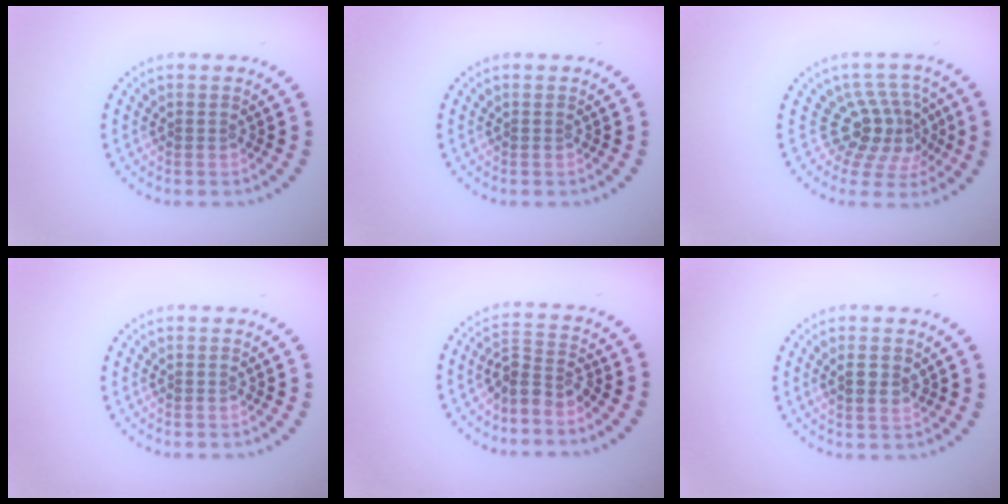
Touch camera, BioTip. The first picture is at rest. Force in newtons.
{"total": 0.0}
{"total": 4.3, "press": 3.1, "slide": 3.0}
{"total": 0.0}
{"total": 2.7, "press": 2.0, "slide": 1.8}
{"total": 1.6, "press": 1.6, "slide": 0.5}